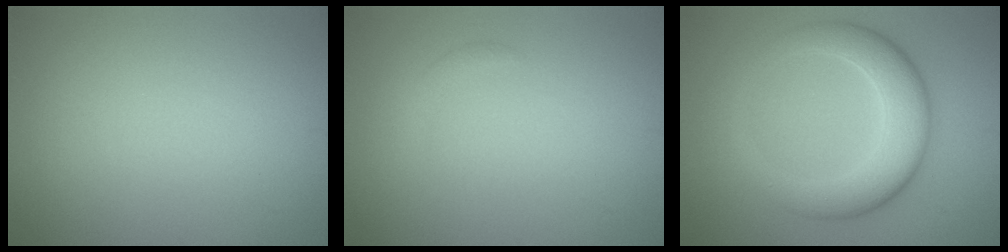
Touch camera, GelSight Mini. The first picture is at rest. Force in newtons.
{"total": 0.8, "press": 0.8, "slide": 0.0}
{"total": 6.3, "press": 6.3, "slide": 0.5}